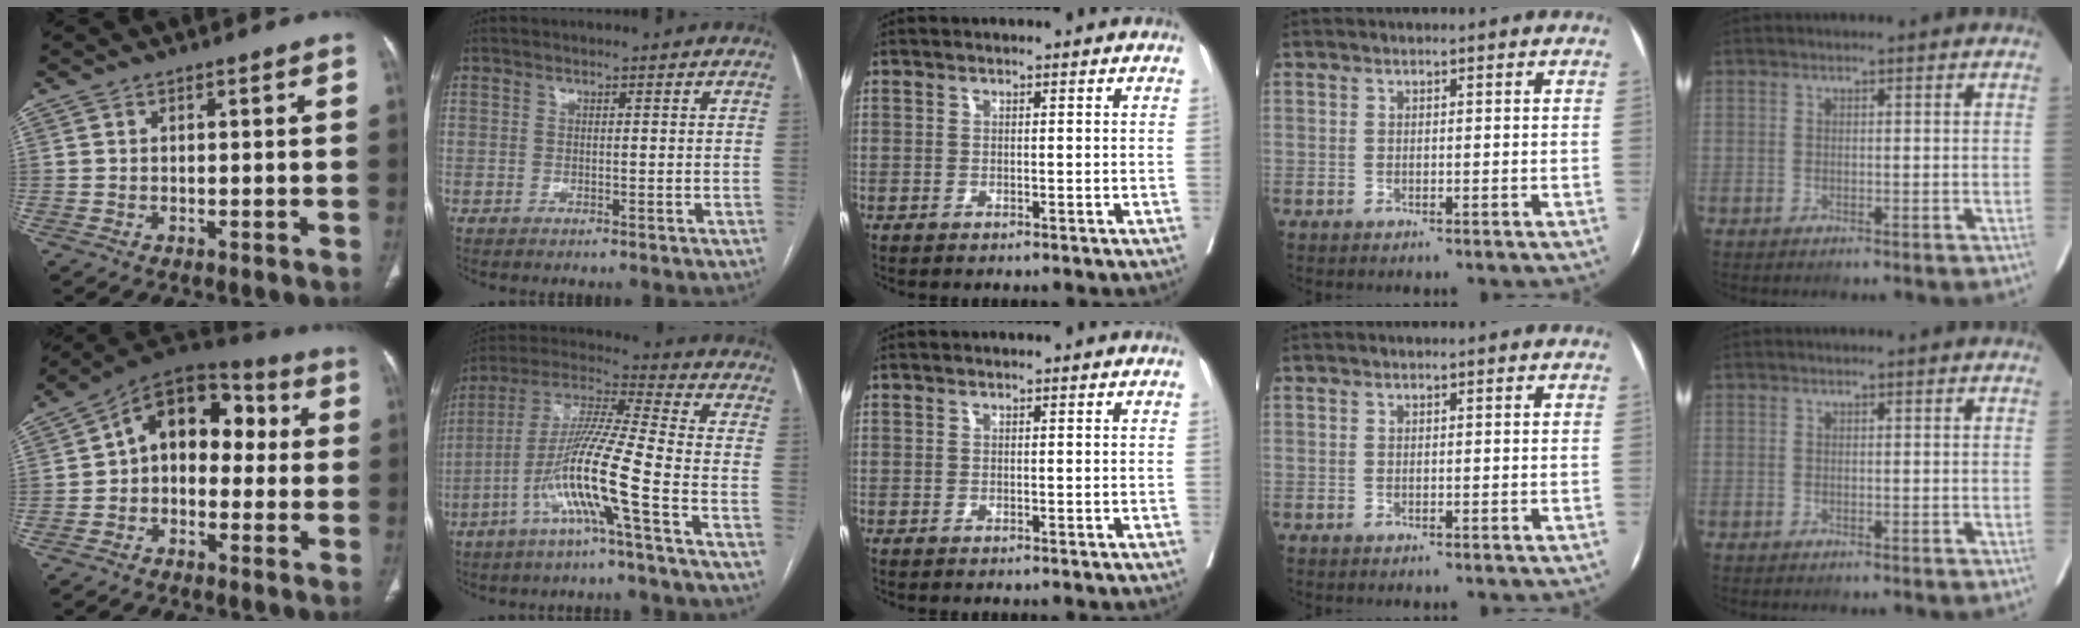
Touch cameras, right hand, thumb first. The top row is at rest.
{"thumb": {"total": 13.5, "force": [0.6, 9.5, 9.6], "torque": [-0.091, 0.049, -0.010]}, "index": {"total": 13.5, "force": [-5.4, -1.2, 12.3], "torque": [-0.242, 0.003, -0.108]}}